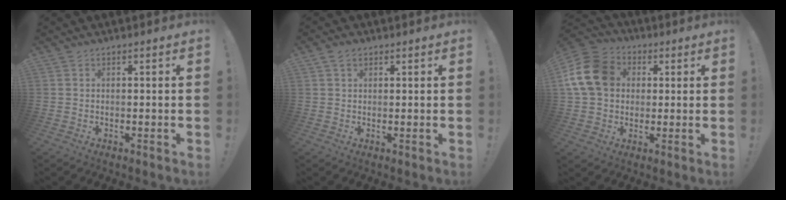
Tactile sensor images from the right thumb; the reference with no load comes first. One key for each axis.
{"total": 2.2, "fx": 1.3, "fy": 1.4, "fz": 1.1, "tx": -0.019, "ty": 0.002, "tz": 0.024}
{"total": 16.3, "fx": 3.2, "fy": 13.1, "fz": 9.2, "tx": -0.172, "ty": 0.006, "tz": 0.068}